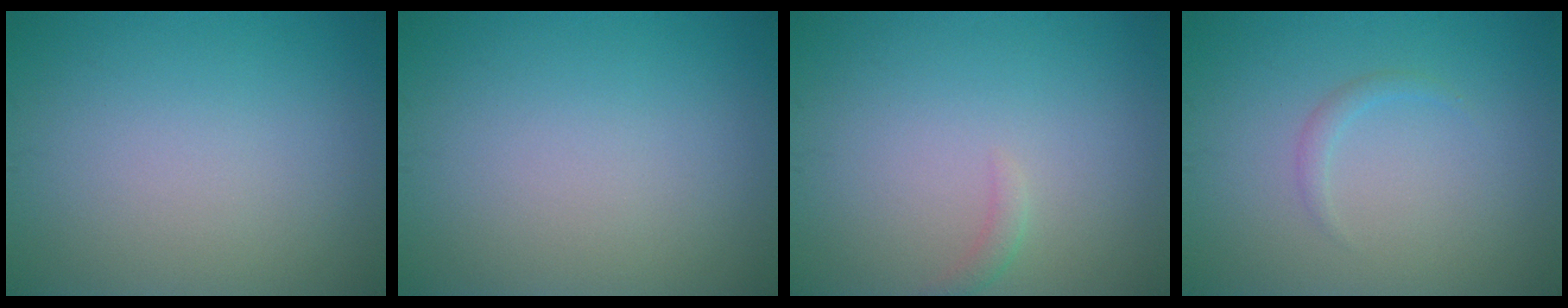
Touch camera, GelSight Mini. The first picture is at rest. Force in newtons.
{"total": 0.0}
{"total": 0.9, "press": 0.8, "slide": 0.1}
{"total": 0.9, "press": 0.9, "slide": 0.0}